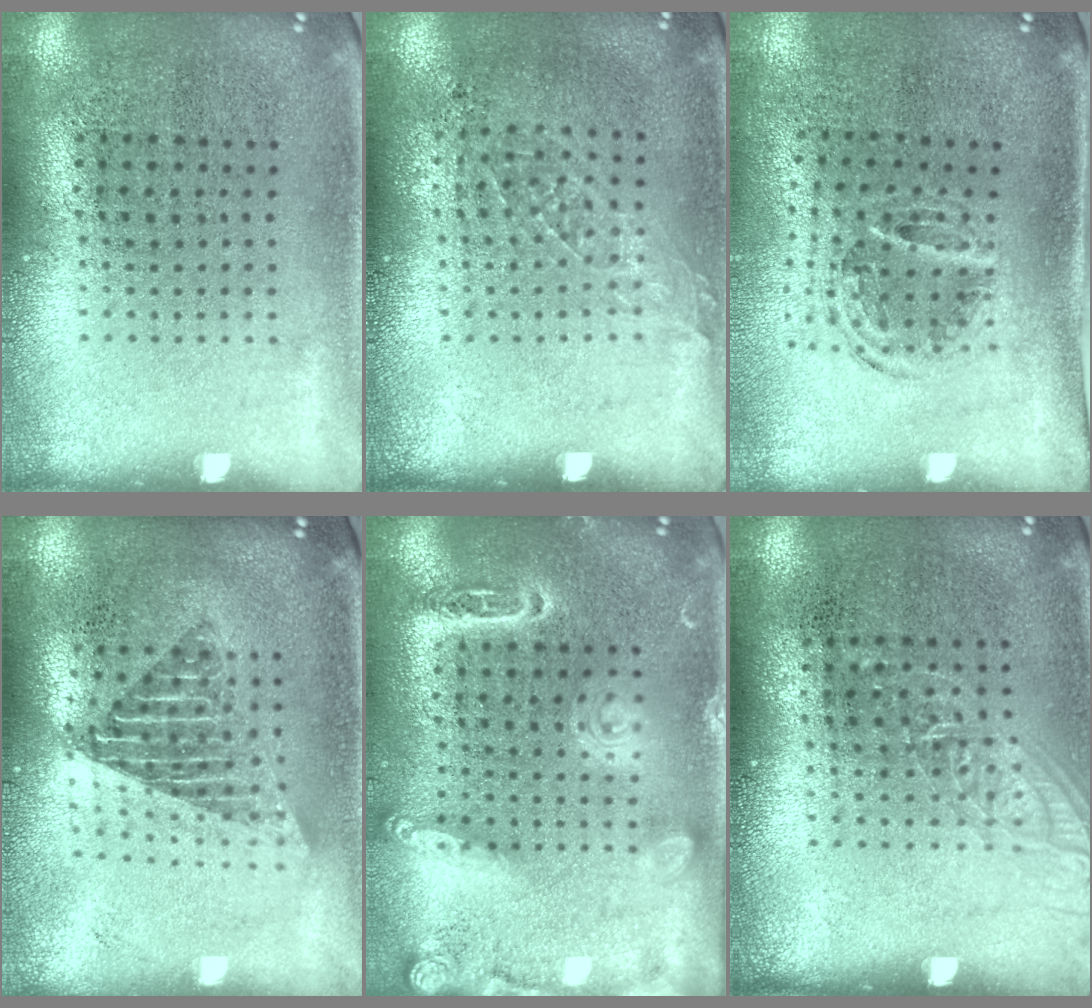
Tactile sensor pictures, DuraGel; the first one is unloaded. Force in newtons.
{"total": 0.9, "press": 0.8, "slide": 0.2}
{"total": 0.9, "press": 0.9, "slide": 0.1}
{"total": 1.7, "press": 1.3, "slide": 1.0}
{"total": 2.0, "press": 1.9, "slide": 0.6}
{"total": 1.2, "press": 1.1, "slide": 0.4}